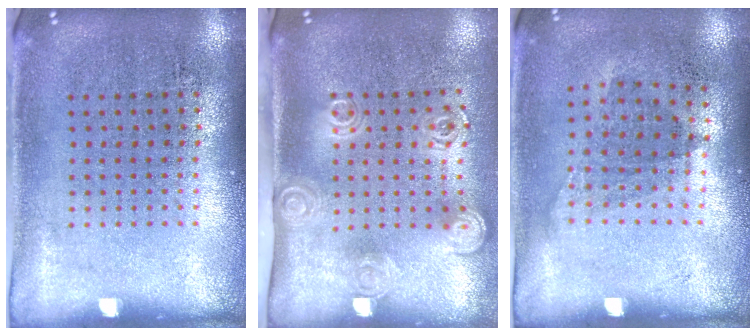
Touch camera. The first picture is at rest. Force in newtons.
{"total": 2.0, "press": 1.4, "slide": 1.5}
{"total": 1.1, "press": 0.8, "slide": 0.7}